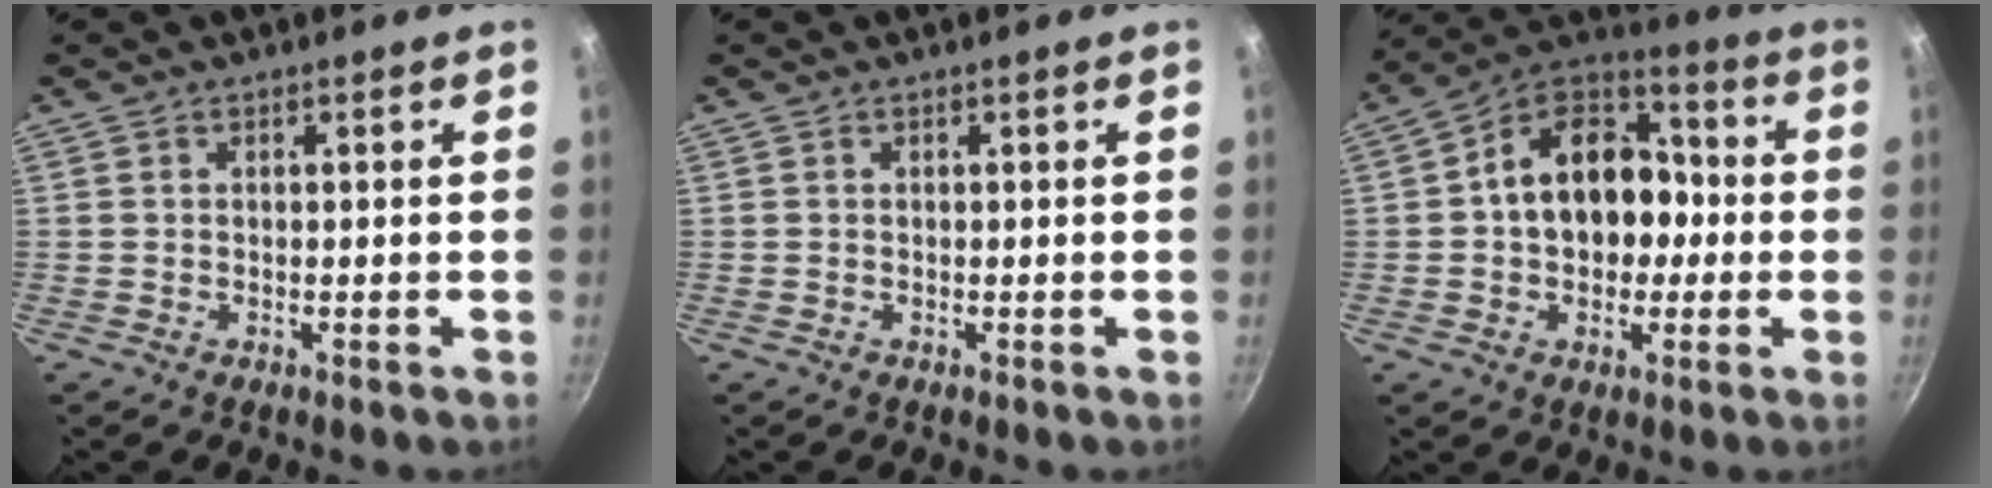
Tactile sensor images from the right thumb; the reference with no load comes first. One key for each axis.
{"total": 0.0}
{"total": 17.4, "fx": 0.3, "fy": 12.9, "fz": 11.7, "tx": -0.142, "ty": 0.043, "tz": -0.010}